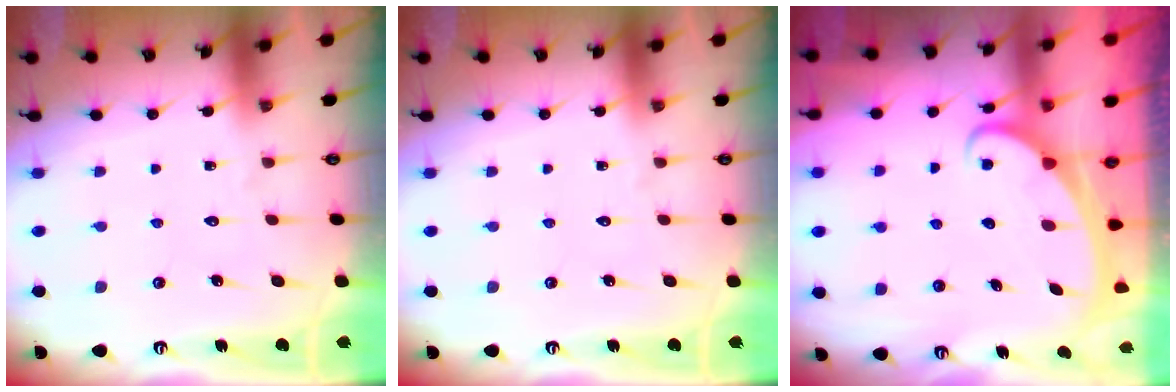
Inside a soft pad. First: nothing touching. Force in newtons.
{"total": 0.0}
{"total": 2.4, "press": 2.4, "slide": 0.3}